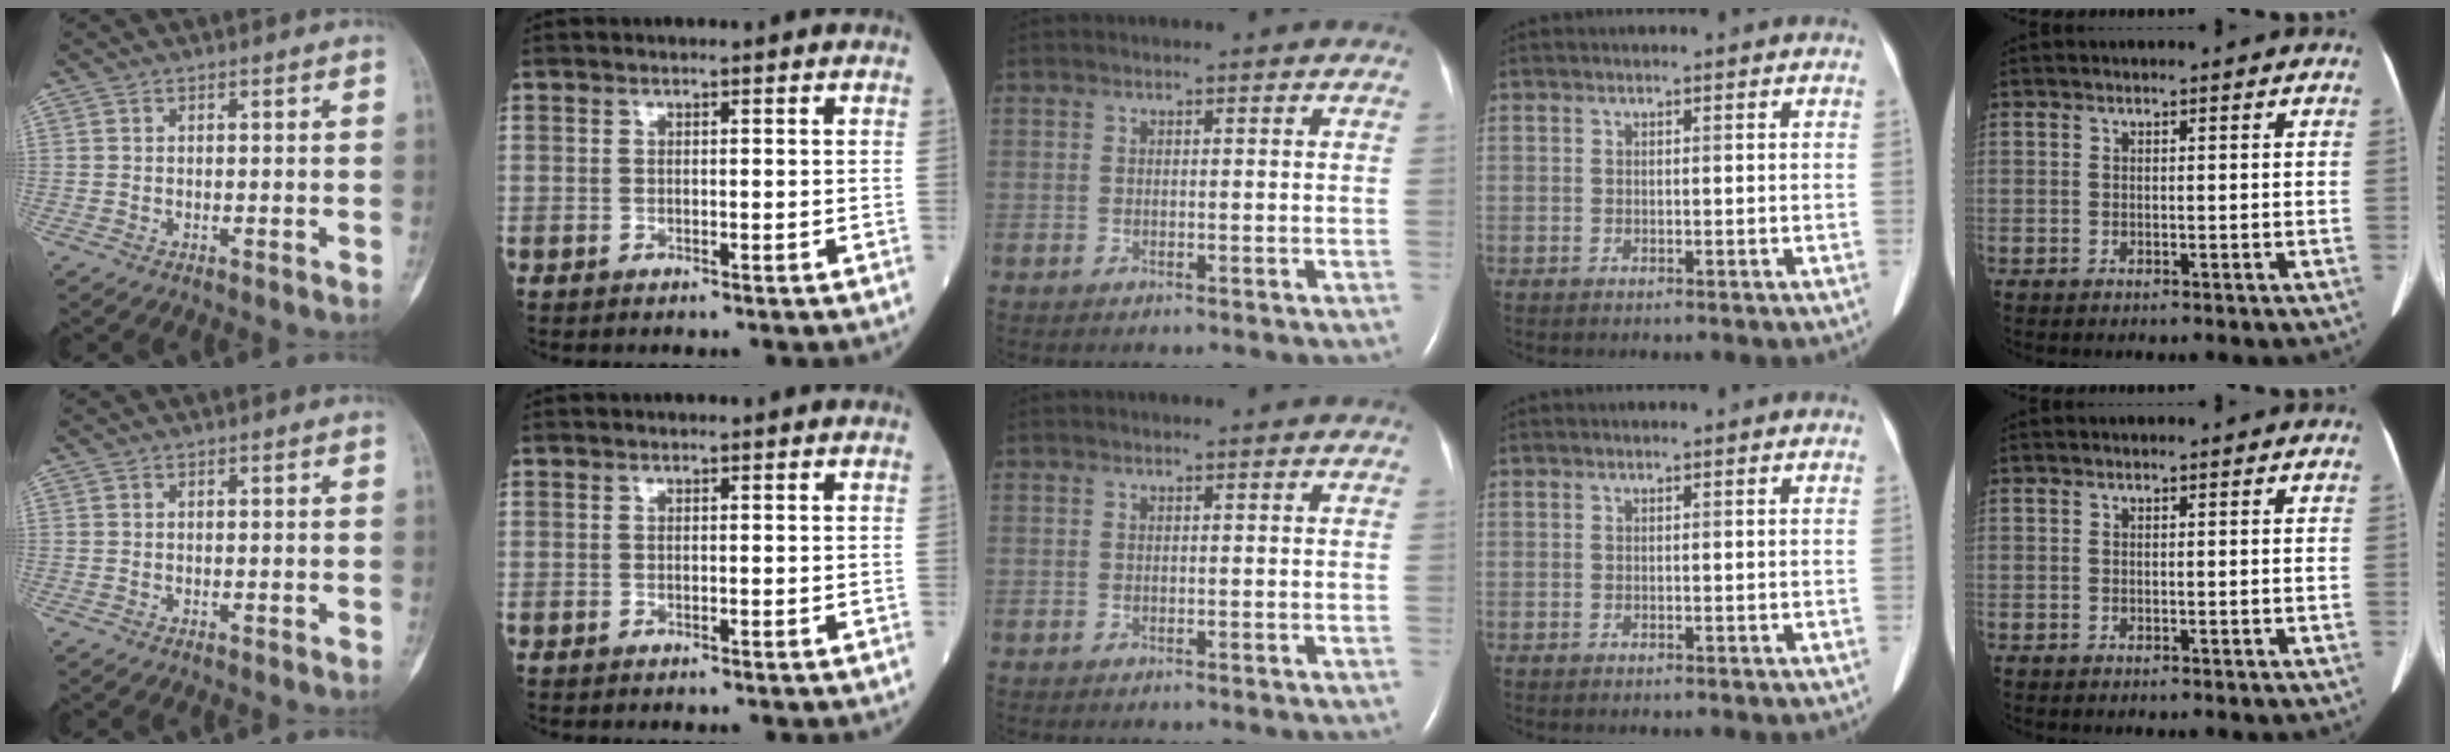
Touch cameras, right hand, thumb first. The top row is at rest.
{}